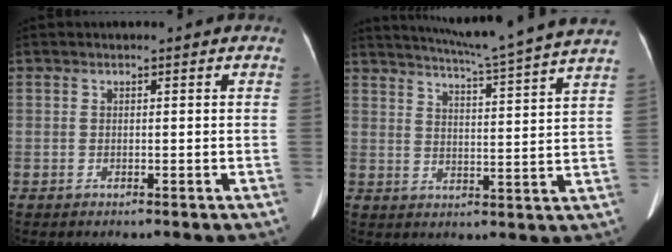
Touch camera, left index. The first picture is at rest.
{"total": 18.1, "force": [16.2, -2.2, 7.8], "torque": [-0.137, -0.037, 0.206]}